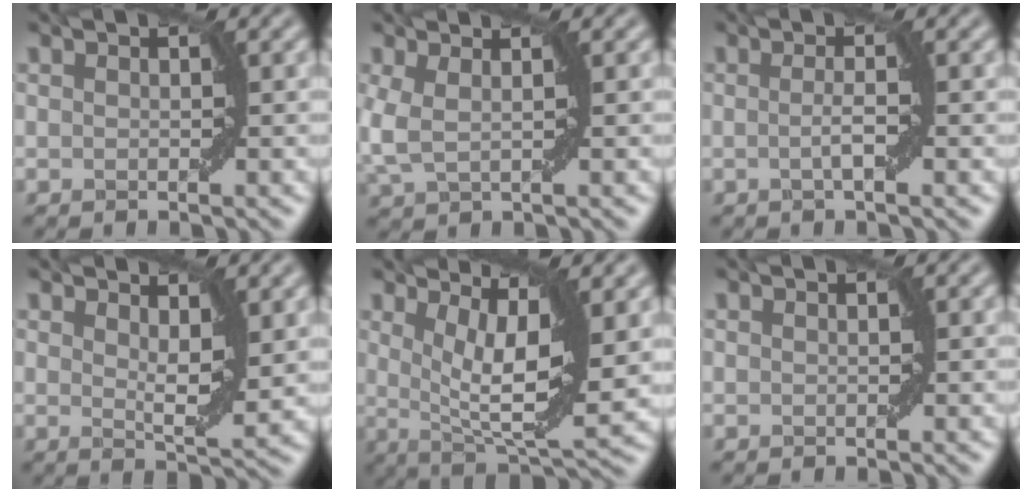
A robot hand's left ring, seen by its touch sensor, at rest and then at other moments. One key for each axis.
{"total": 2.3, "fx": 0.5, "fy": 0.8, "fz": 2.1, "tx": -0.054, "ty": 0.004, "tz": 0.009}
{"total": 1.9, "fx": -0.2, "fy": 0.2, "fz": 1.8, "tx": -0.036, "ty": 0.001, "tz": -0.007}
{"total": 3.2, "fx": 1.6, "fy": 0.9, "fz": 2.7, "tx": -0.042, "ty": -0.009, "tz": 0.027}
{"total": 8.0, "fx": 2.1, "fy": 2.2, "fz": 7.4, "tx": -0.119, "ty": -0.010, "tz": 0.040}
{"total": 0.0}